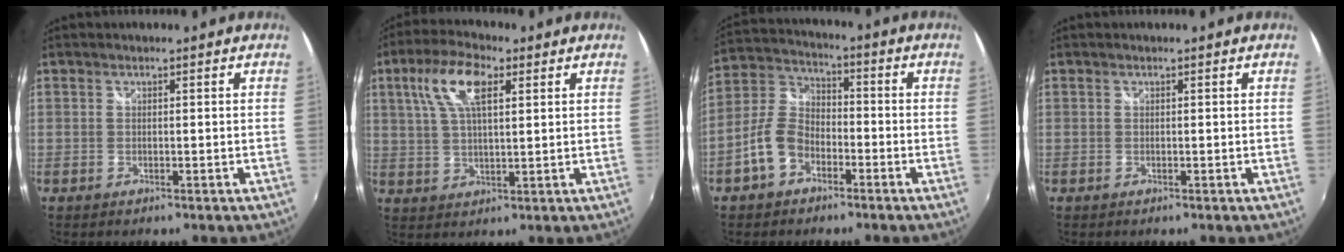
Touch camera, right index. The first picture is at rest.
{"total": 9.8, "force": [3.9, 3.9, 8.1], "torque": [-0.160, 0.020, 0.072]}
{"total": 8.7, "force": [-4.4, 5.7, 4.8], "torque": [-0.108, 0.022, -0.085]}
{"total": 0.0}